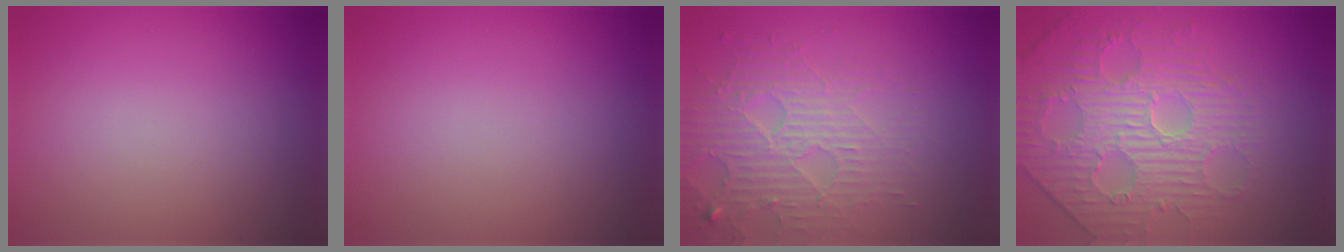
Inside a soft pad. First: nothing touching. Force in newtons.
{"total": 0.0}
{"total": 3.9, "press": 3.8, "slide": 1.0}
{"total": 4.7, "press": 4.7, "slide": 0.2}